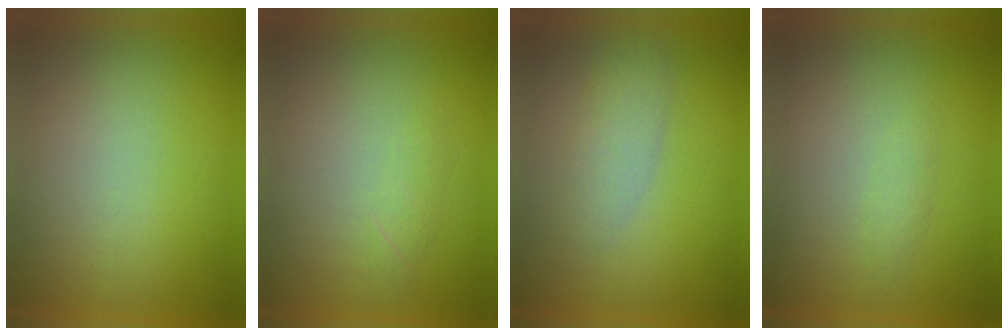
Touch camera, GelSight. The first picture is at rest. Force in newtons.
{"total": 1.3}
{"total": 2.9}
{"total": 1.5}